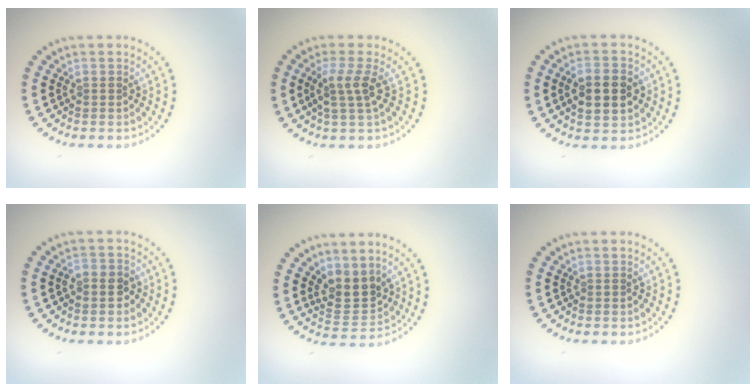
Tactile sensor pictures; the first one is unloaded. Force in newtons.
{"total": 2.4, "press": 1.9, "slide": 1.5}
{"total": 4.4, "press": 4.4, "slide": 0.1}
{"total": 1.8, "press": 1.7, "slide": 0.5}
{"total": 3.2, "press": 2.8, "slide": 1.4}
{"total": 0.0}